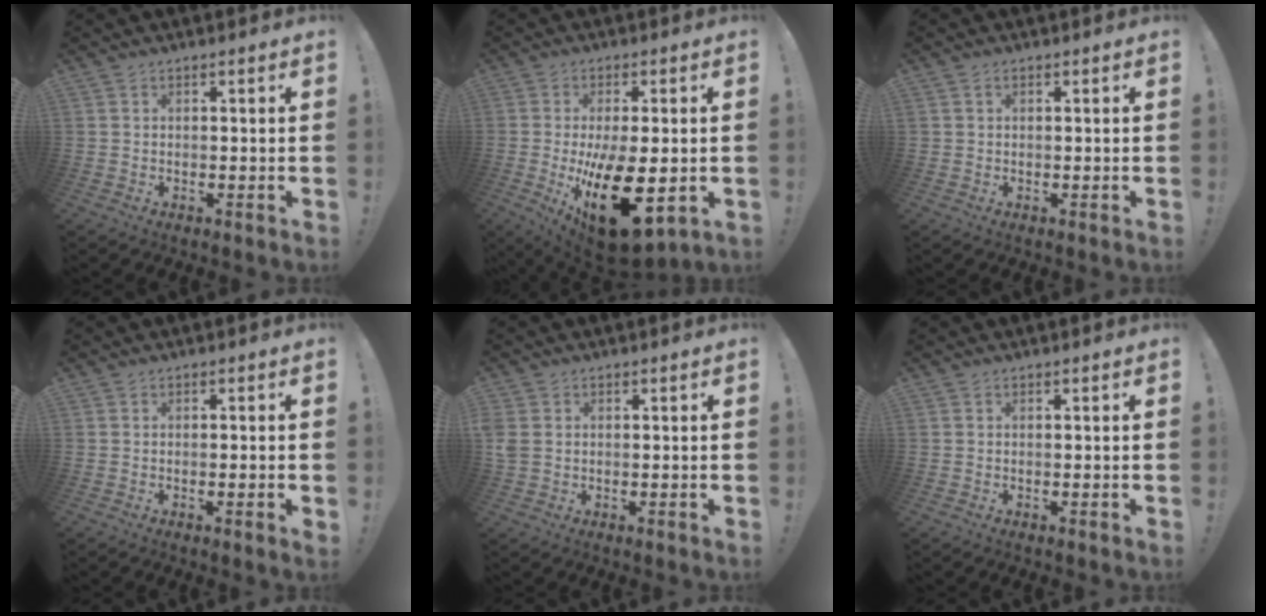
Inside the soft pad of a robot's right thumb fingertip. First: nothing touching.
{"total": 20.9, "force": [-4.1, 9.2, 18.3], "torque": [-0.300, -0.003, -0.048]}
{"total": 0.6, "force": [0.2, 0.6, 0.2], "torque": [-0.010, 0.005, 0.006]}
{"total": 1.4, "force": [-0.5, -0.1, 1.3], "torque": [-0.027, 0.001, -0.007]}
{"total": 3.5, "force": [0.8, 2.7, 2.1], "torque": [-0.051, 0.006, 0.019]}
{"total": 0.0}